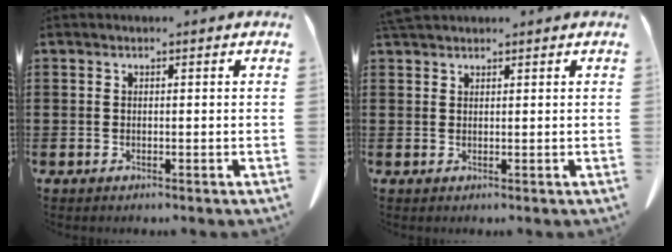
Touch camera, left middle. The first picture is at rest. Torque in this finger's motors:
{"motor_torque": [0.26, 0.19, 0.07, 0.06]}